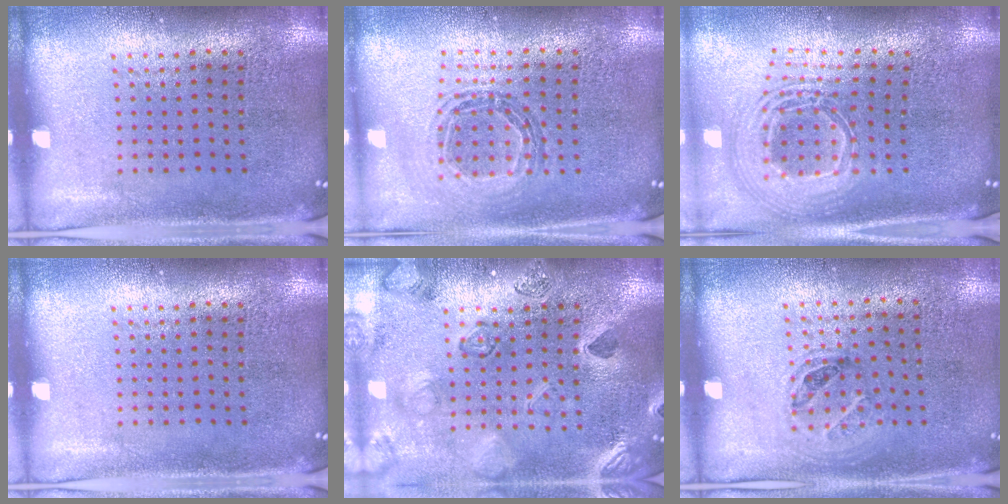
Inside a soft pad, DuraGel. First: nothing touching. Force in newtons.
{"total": 0.8, "press": 0.8, "slide": 0.1}
{"total": 2.5, "press": 1.9, "slide": 1.7}
{"total": 0.0}
{"total": 2.5, "press": 2.4, "slide": 0.5}
{"total": 1.0, "press": 0.8, "slide": 0.6}